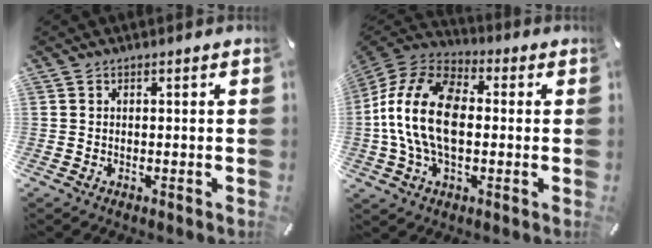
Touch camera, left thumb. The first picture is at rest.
{"total": 17.5, "force": [-0.9, 10.9, 13.6], "torque": [-0.300, 0.009, -0.020]}